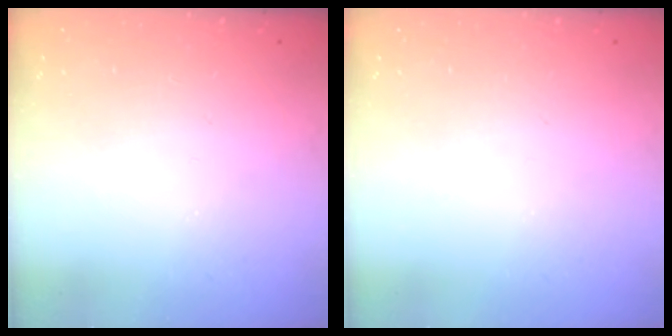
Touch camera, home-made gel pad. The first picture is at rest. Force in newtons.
{"total": 0.0}